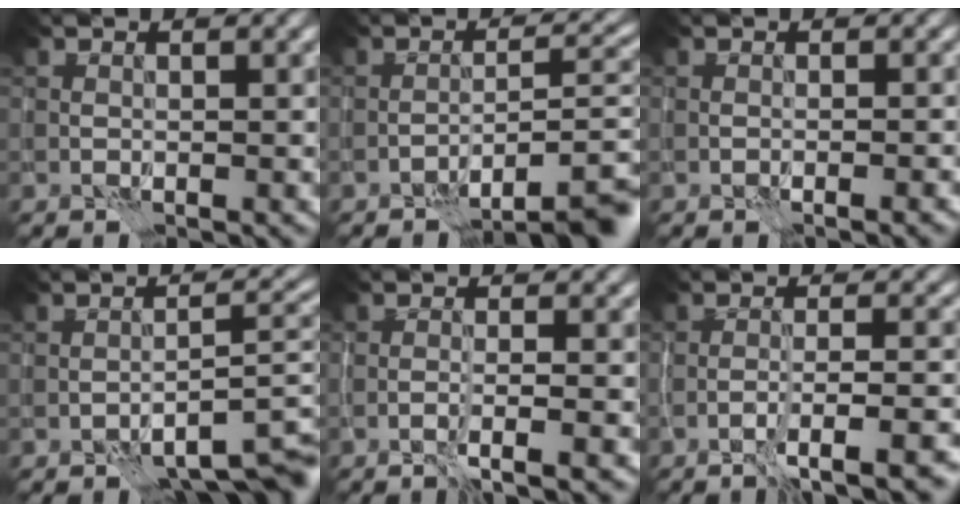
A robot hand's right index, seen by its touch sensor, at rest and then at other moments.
{"total": 8.2, "force": [-6.0, 1.5, 5.5], "torque": [-0.060, 0.012, -0.087]}
{"total": 1.4, "force": [-0.7, 0.2, 1.2], "torque": [-0.013, 0.003, -0.016]}
{"total": 6.5, "force": [-4.0, 1.8, 4.8], "torque": [-0.058, 0.006, -0.055]}
{"total": 2.6, "force": [-1.4, 0.2, 2.1], "torque": [-0.028, 0.008, -0.034]}
{"total": 5.8, "force": [-3.7, 0.9, 4.3], "torque": [-0.053, 0.011, -0.059]}